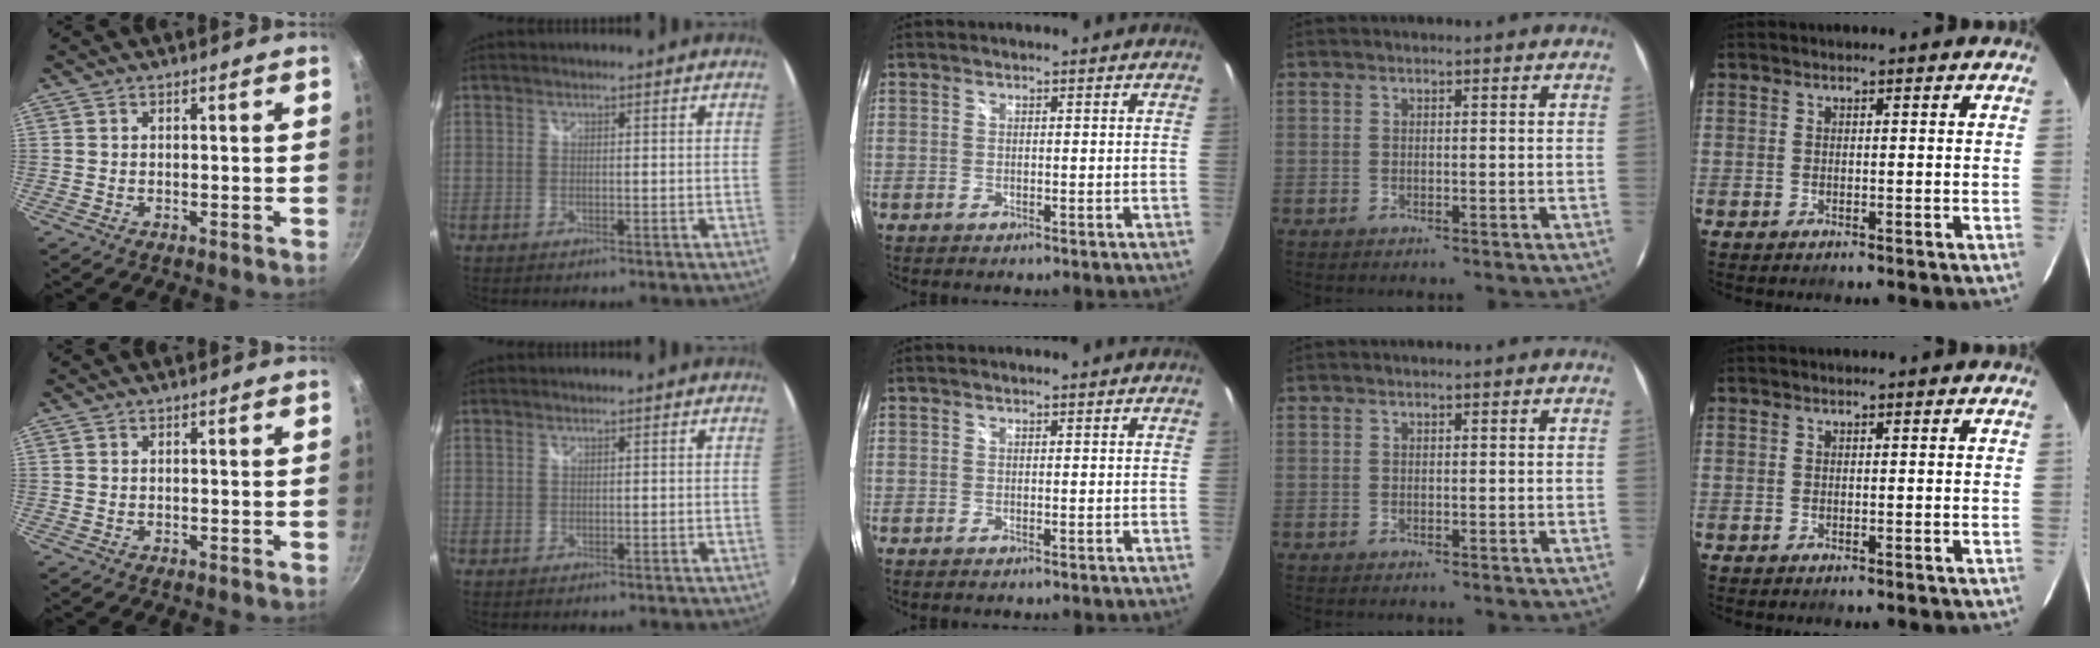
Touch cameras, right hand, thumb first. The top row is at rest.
{}